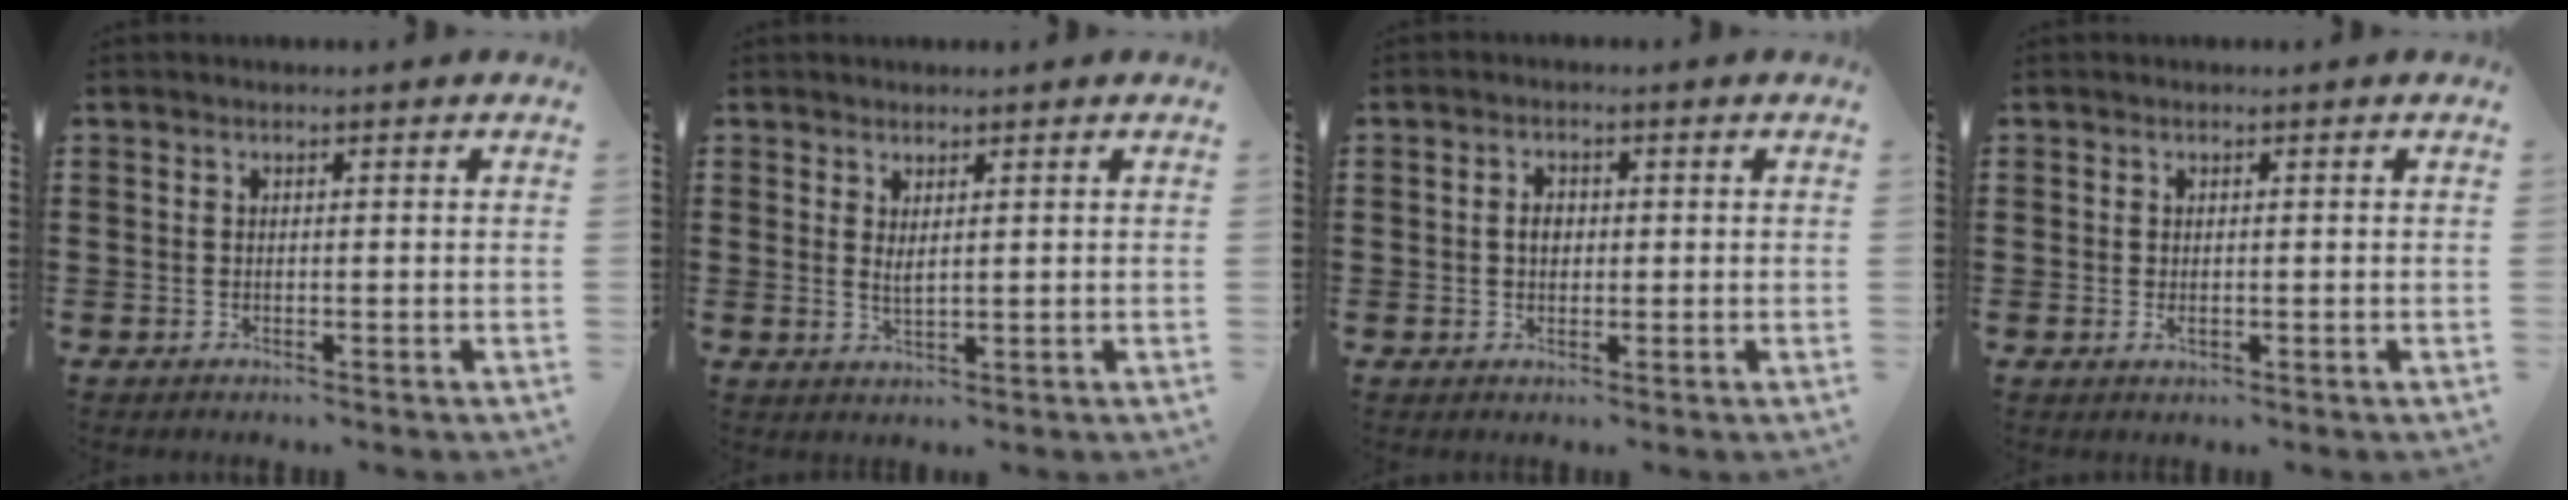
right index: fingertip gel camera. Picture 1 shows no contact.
{"total": 1.8, "force": [1.2, 0.3, 1.4], "torque": [-0.028, 0.001, 0.021]}
{"total": 2.3, "force": [0.0, 1.7, 1.6], "torque": [-0.034, 0.008, -0.002]}
{"total": 0.8, "force": [-0.1, 0.4, 0.7], "torque": [-0.013, -0.003, -0.002]}